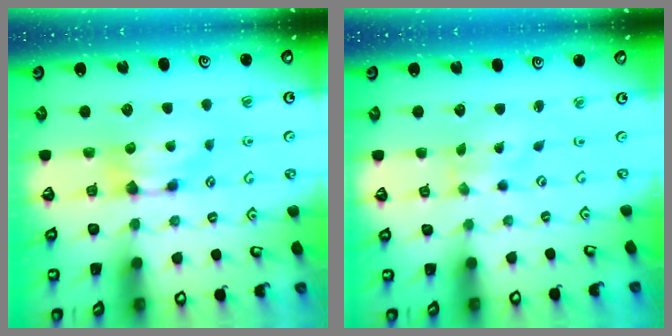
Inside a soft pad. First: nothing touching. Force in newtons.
{"total": 3.9, "press": 3.7, "slide": 1.1}